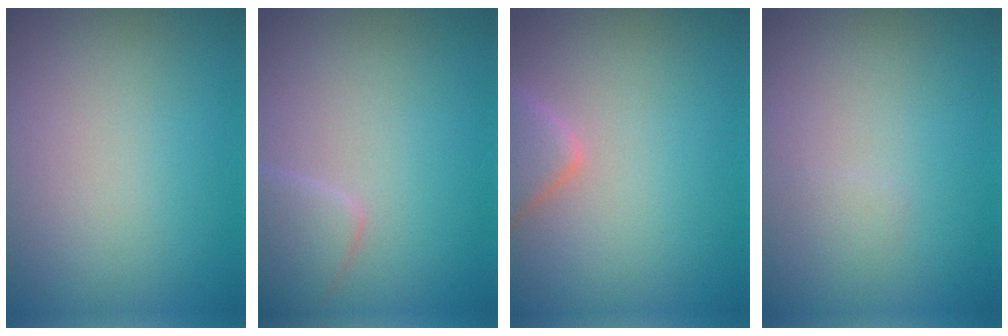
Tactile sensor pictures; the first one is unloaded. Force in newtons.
{"total": 2.3, "press": 2.3, "slide": 0.1}
{"total": 2.8, "press": 2.8, "slide": 0.3}
{"total": 0.6, "press": 0.6, "slide": 0.1}